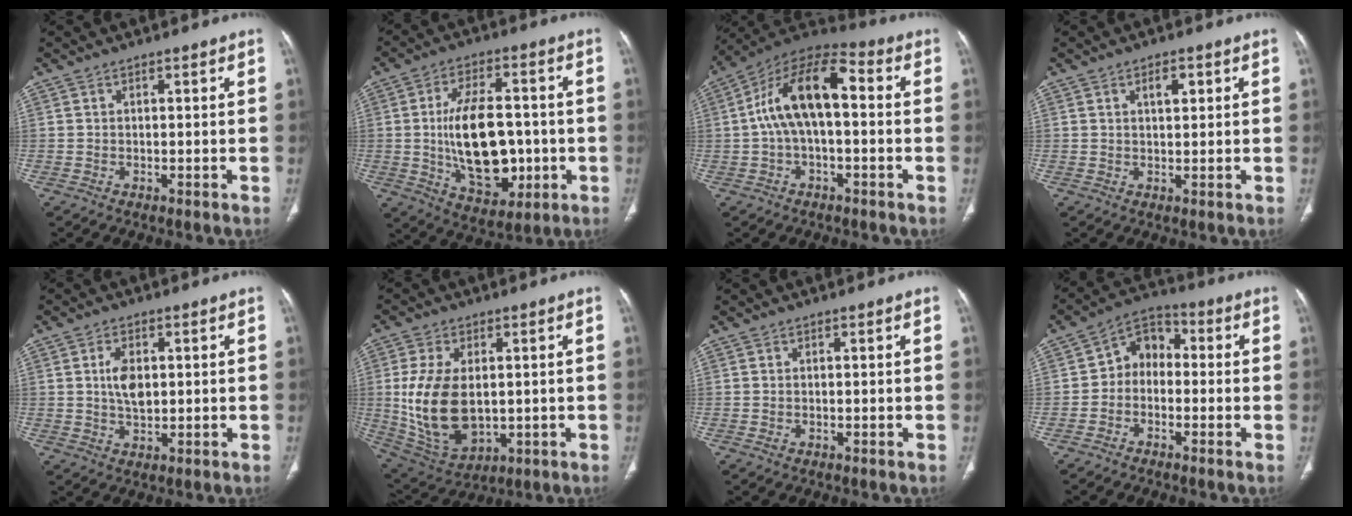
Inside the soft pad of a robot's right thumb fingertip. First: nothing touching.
{"total": 17.5, "force": [-1.4, 9.9, 14.3], "torque": [-0.212, 0.005, -0.007]}
{"total": 14.1, "force": [0.6, 6.8, 12.3], "torque": [-0.219, 0.048, 0.001]}
{"total": 3.0, "force": [1.3, 1.4, 2.3], "torque": [-0.031, -0.004, 0.023]}
{"total": 5.5, "force": [0.9, 3.2, 4.4], "torque": [-0.076, -0.004, 0.019]}
{"total": 16.2, "force": [0.2, 9.8, 12.9], "torque": [-0.244, -0.011, 0.028]}
{"total": 0.5, "force": [-0.1, 0.4, 0.4], "torque": [-0.014, 0.004, 0.001]}
{"total": 7.0, "force": [-0.9, 5.5, 4.2], "torque": [-0.037, 0.033, -0.038]}